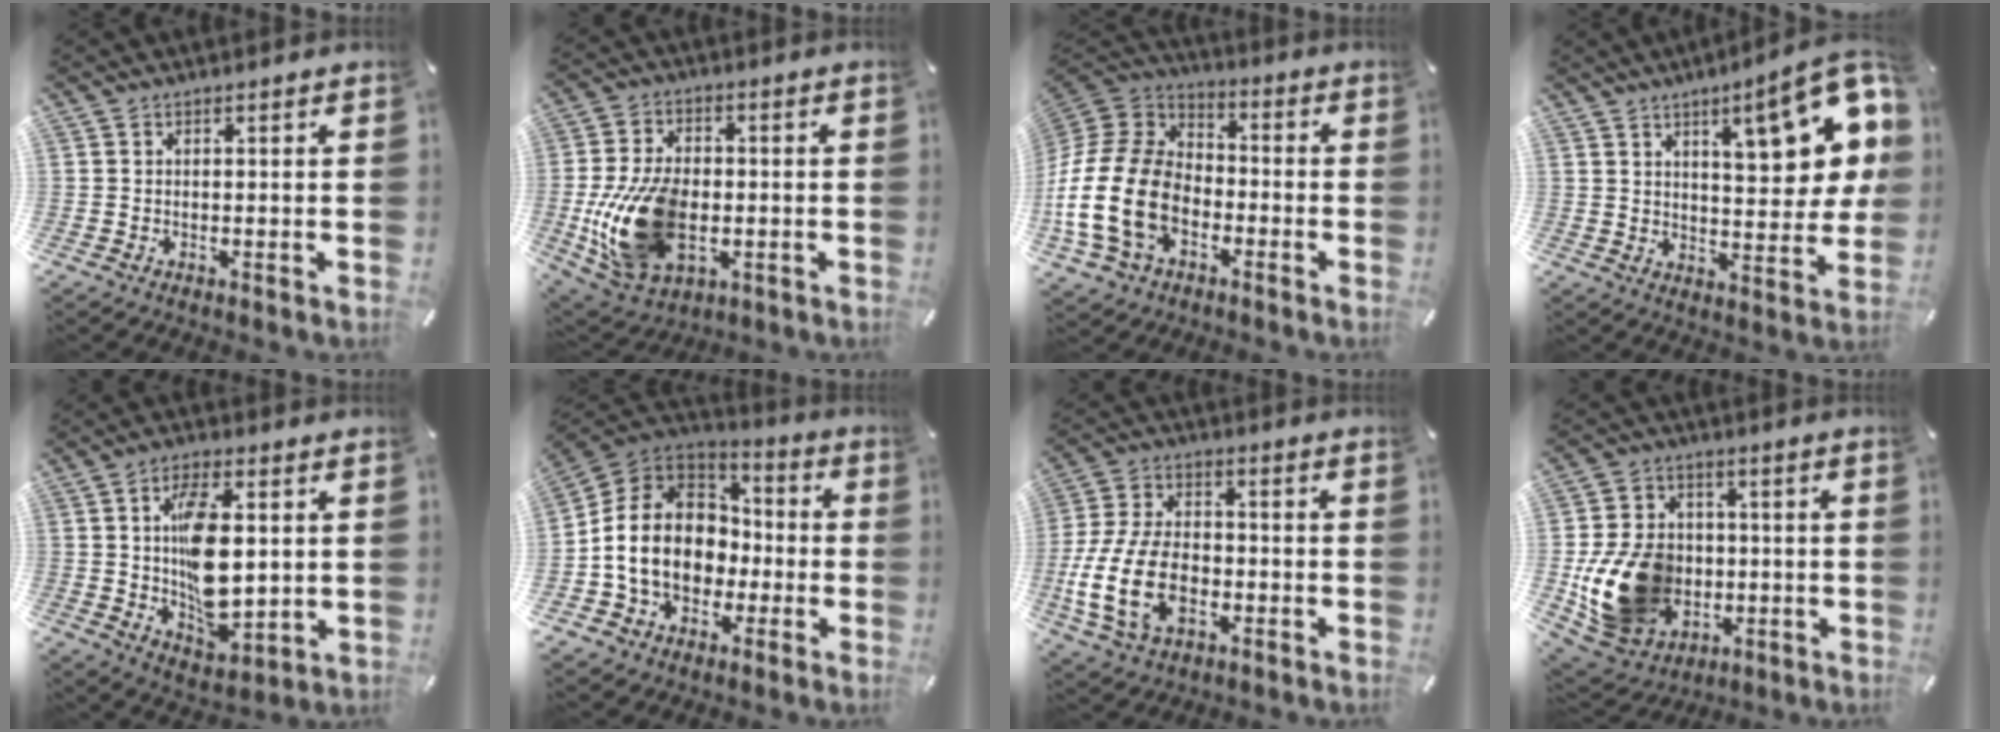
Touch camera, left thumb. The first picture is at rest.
{"total": 19.2, "force": [-3.3, 12.5, 14.2], "torque": [-0.298, 0.000, -0.049]}
{"total": 19.9, "force": [-6.6, 14.1, 12.5], "torque": [-0.279, 0.032, -0.113]}
{"total": 18.6, "force": [8.8, 6.2, 15.2], "torque": [-0.198, -0.050, 0.133]}
{"total": 13.9, "force": [1.7, 7.8, 11.4], "torque": [-0.194, -0.007, 0.029]}
{"total": 15.2, "force": [-2.4, 12.7, 7.9], "torque": [-0.168, 0.027, -0.038]}
{"total": 16.2, "force": [-4.4, 10.7, 11.3], "torque": [-0.250, 0.014, -0.076]}
{"total": 16.7, "force": [-2.5, 13.5, 9.5], "torque": [-0.191, 0.010, -0.040]}